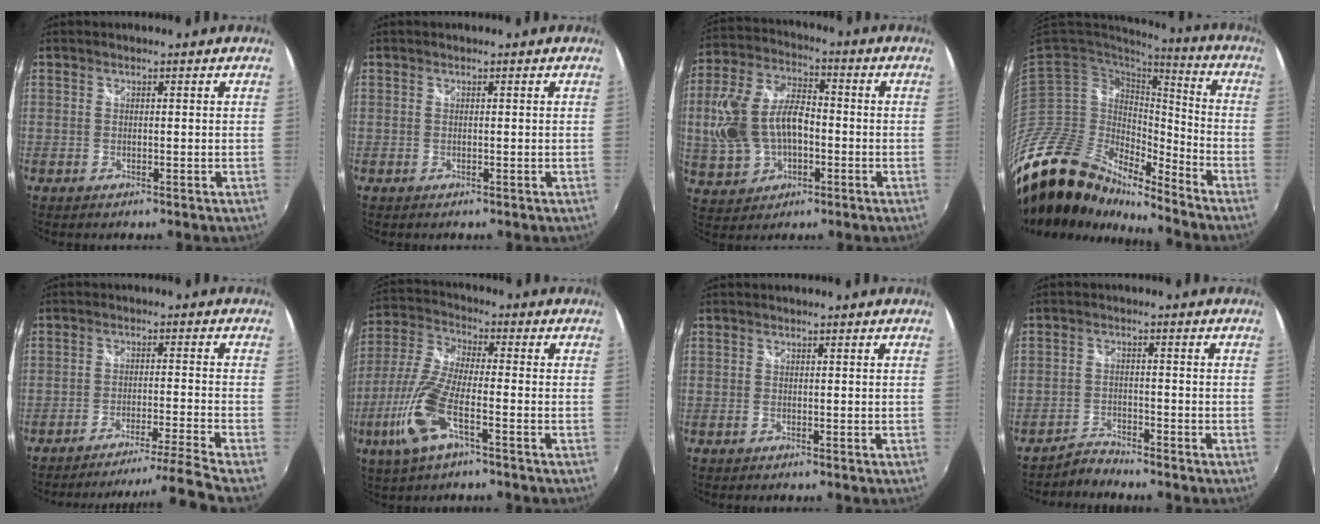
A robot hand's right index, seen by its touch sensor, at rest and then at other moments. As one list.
[{"total": 0.0}, {"total": 15.0, "force": [-1.8, 9.5, 11.4], "torque": [-0.256, 0.016, -0.021]}, {"total": 18.9, "force": [-15.4, 7.9, 7.6], "torque": [-0.157, -0.019, -0.293]}, {"total": 12.5, "force": [-11.1, -4.4, 3.8], "torque": [-0.065, -0.002, -0.174]}, {"total": 12.9, "force": [-5.5, 3.5, 11.2], "torque": [-0.258, -0.007, -0.116]}, {"total": 0.0}, {"total": 3.1, "force": [-3.1, 0.4, -0.3], "torque": [-0.004, 0.004, -0.062]}]